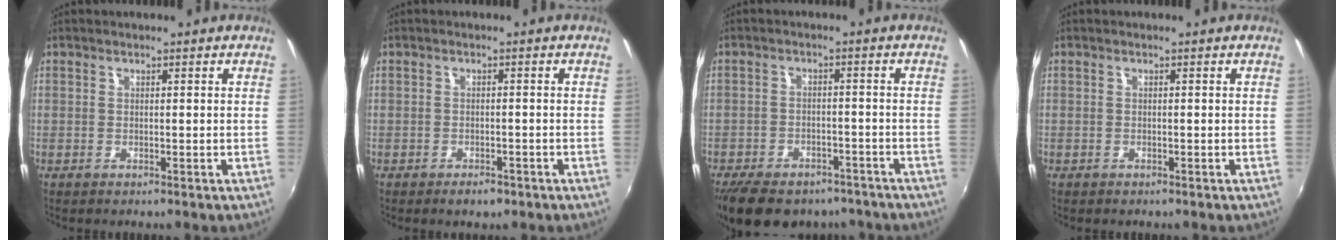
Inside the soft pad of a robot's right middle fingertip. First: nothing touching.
{"total": 2.8, "force": [-2.0, 1.5, 1.4], "torque": [-0.033, -0.006, -0.029]}
{"total": 16.6, "force": [-12.7, 7.9, 7.3], "torque": [-0.162, -0.009, -0.175]}
{"total": 0.5, "force": [-0.4, 0.3, 0.0], "torque": [-0.003, -0.002, -0.008]}